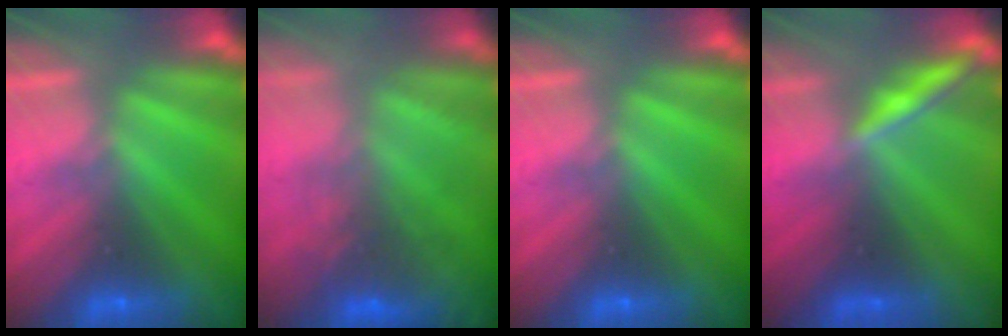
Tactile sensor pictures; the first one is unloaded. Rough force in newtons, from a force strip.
{"total": 7.3}
{"total": 0.0}
{"total": 2.0}